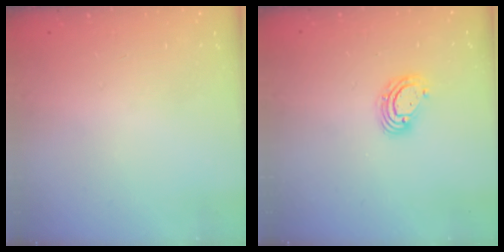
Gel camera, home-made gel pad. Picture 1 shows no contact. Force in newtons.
{"total": 5.7, "press": 5.6, "slide": 0.8}